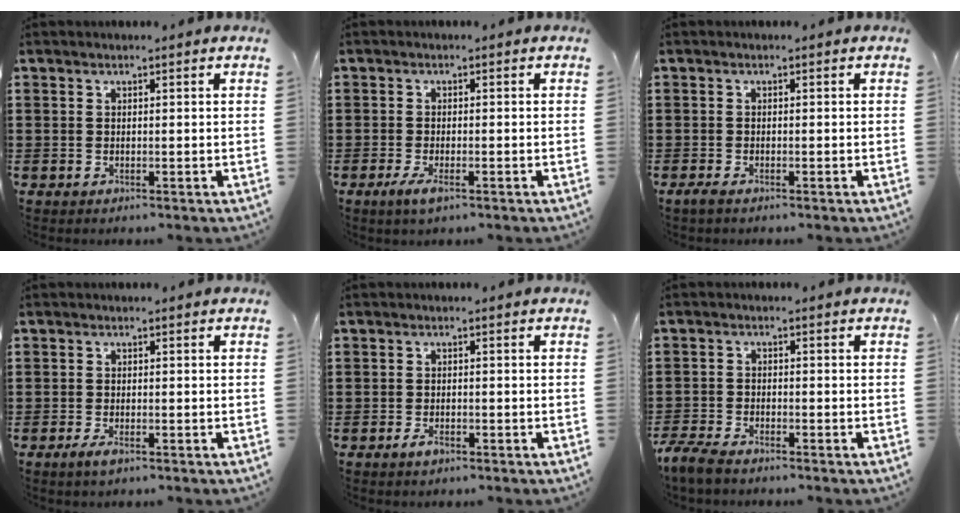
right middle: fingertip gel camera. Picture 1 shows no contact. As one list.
[{"total": 2.4, "force": [-1.1, 0.6, 2.1], "torque": [-0.050, -0.007, -0.023]}, {"total": 0.9, "force": [-0.6, 0.2, 0.6], "torque": [-0.021, -0.006, -0.013]}, {"total": 1.6, "force": [-0.8, 0.4, 1.3], "torque": [-0.033, -0.005, -0.018]}, {"total": 1.6, "force": [-0.9, 0.6, 1.1], "torque": [-0.028, -0.006, -0.018]}, {"total": 3.6, "force": [-3.3, 0.7, 1.4], "torque": [-0.052, -0.009, -0.072]}]